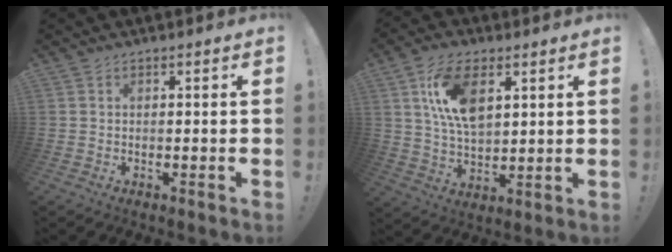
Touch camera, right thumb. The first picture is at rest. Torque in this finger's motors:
{"motor_torque": [2.05, 2.96, 0.91, -0.58, 0.31]}